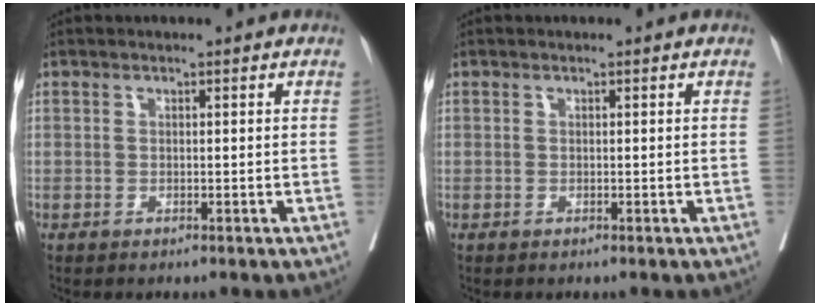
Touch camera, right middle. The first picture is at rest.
{"total": 0.0}